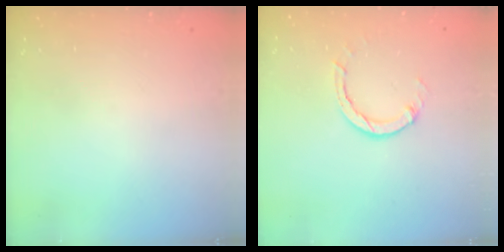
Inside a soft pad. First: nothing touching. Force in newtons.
{"total": 2.7, "press": 2.7, "slide": 0.3}